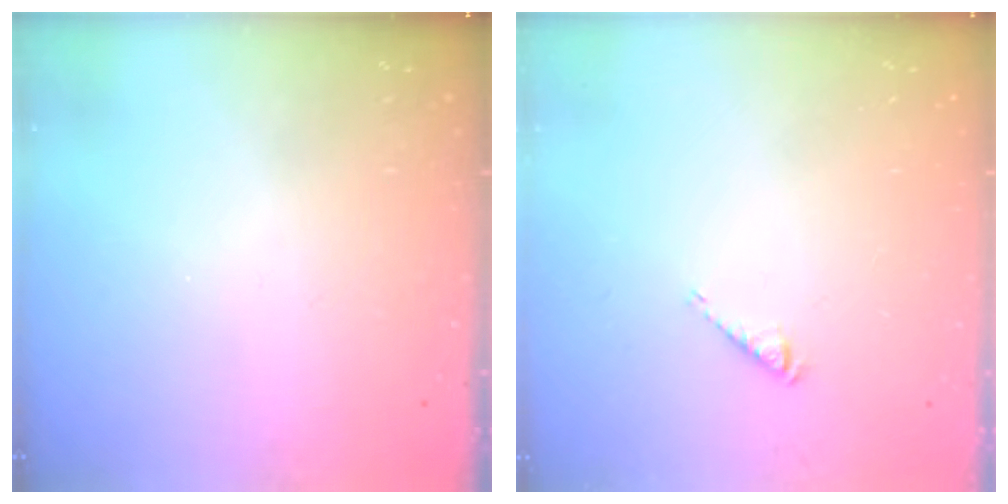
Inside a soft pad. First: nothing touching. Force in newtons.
{"total": 3.4, "press": 3.4, "slide": 0.6}